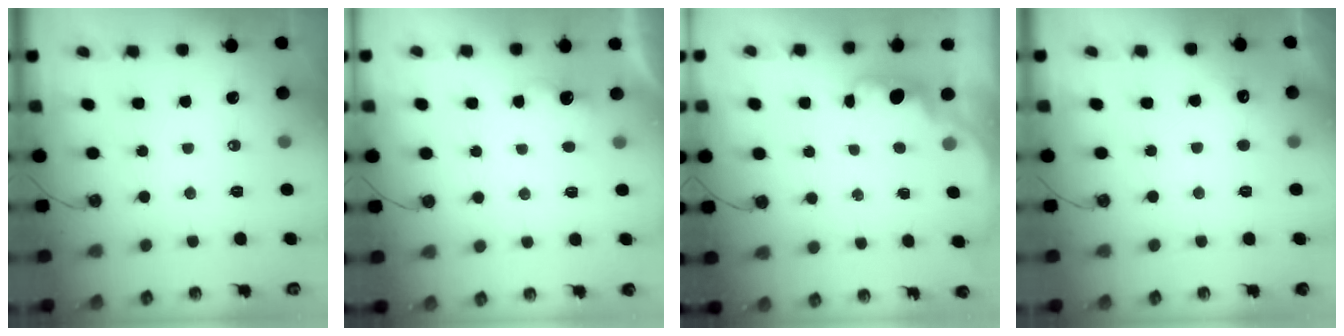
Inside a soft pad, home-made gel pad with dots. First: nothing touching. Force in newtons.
{"total": 2.4, "press": 2.3, "slide": 0.7}
{"total": 2.1, "press": 2.0, "slide": 0.7}
{"total": 4.3, "press": 4.1, "slide": 1.1}